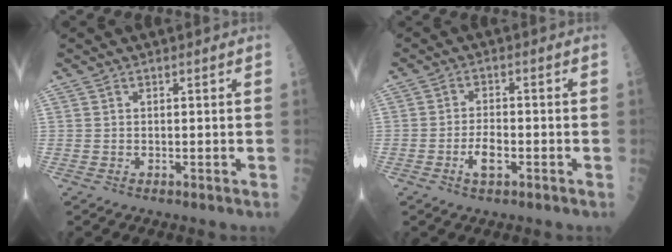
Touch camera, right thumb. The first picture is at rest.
{"total": 4.0, "force": [-1.5, 1.7, 3.3], "torque": [-0.058, 0.010, -0.026]}